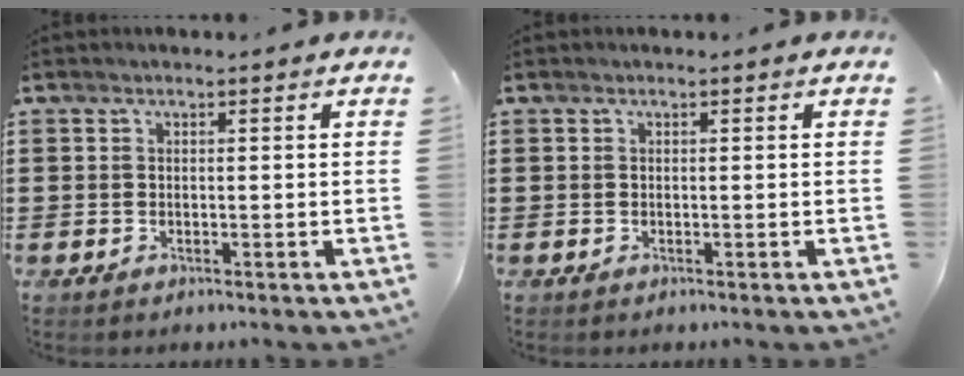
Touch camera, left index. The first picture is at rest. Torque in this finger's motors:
{"motor_torque": [-0.02, -0.02, 0.00, -0.01]}